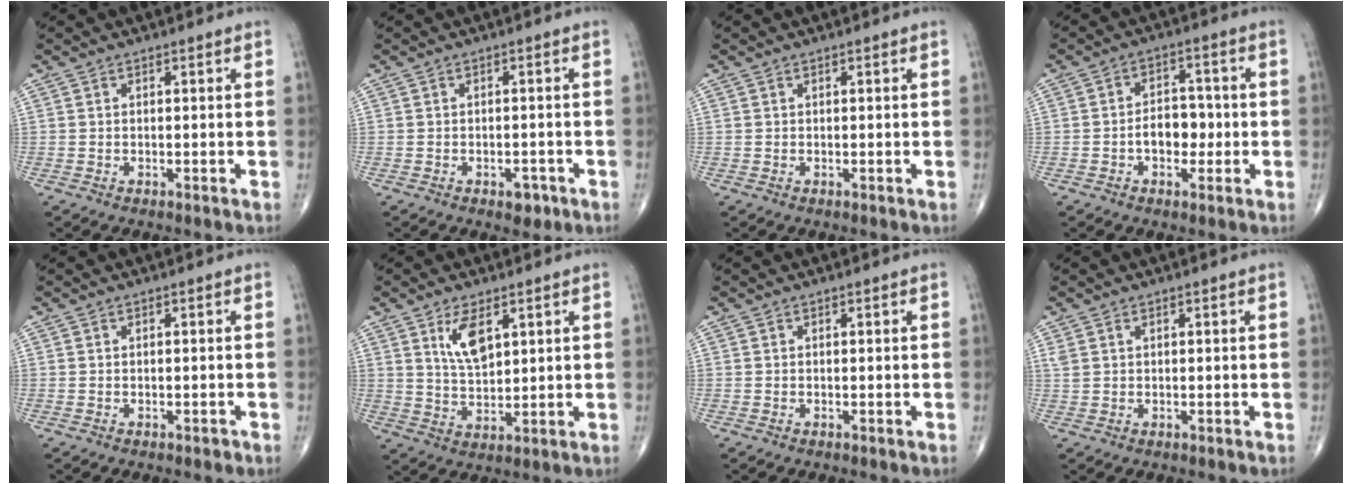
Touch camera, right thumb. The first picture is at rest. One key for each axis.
{"total": 2.8, "fx": -1.4, "fy": 1.6, "fz": 1.7, "tx": -0.010, "ty": 0.006, "tz": -0.015}
{"total": 0.0}
{"total": 6.4, "fx": -1.2, "fy": 4.2, "fz": 4.6, "tx": -0.049, "ty": 0.020, "tz": -0.025}
{"total": 0.5, "fx": -0.3, "fy": 0.3, "fz": 0.3, "tx": -0.004, "ty": -0.001, "tz": -0.004}
{"total": 7.1, "fx": 3.3, "fy": 3.3, "fz": 5.4, "tx": -0.091, "ty": -0.022, "tz": 0.068}
{"total": 0.0}
{"total": 1.4, "fx": 0.8, "fy": 0.6, "fz": 0.9, "tx": -0.025, "ty": 0.011, "tz": 0.024}